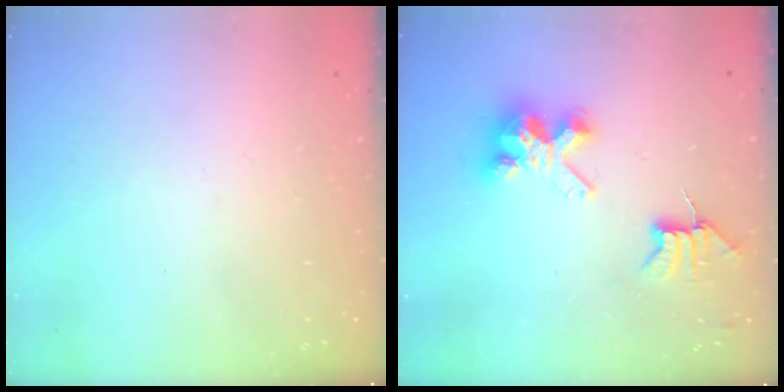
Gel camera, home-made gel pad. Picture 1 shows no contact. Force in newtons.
{"total": 7.7, "press": 7.6, "slide": 0.4}